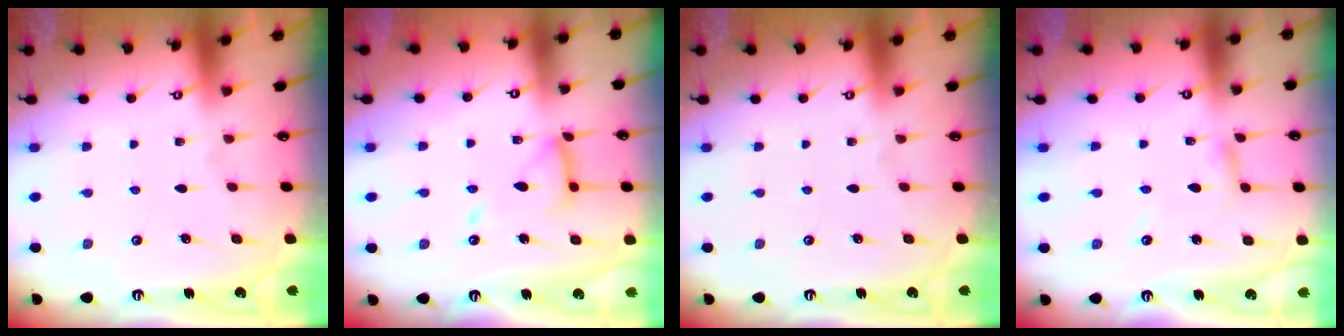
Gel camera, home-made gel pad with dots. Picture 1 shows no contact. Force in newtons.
{"total": 12.9, "press": 12.9, "slide": 1.2}
{"total": 0.0}
{"total": 2.8, "press": 2.7, "slide": 0.3}